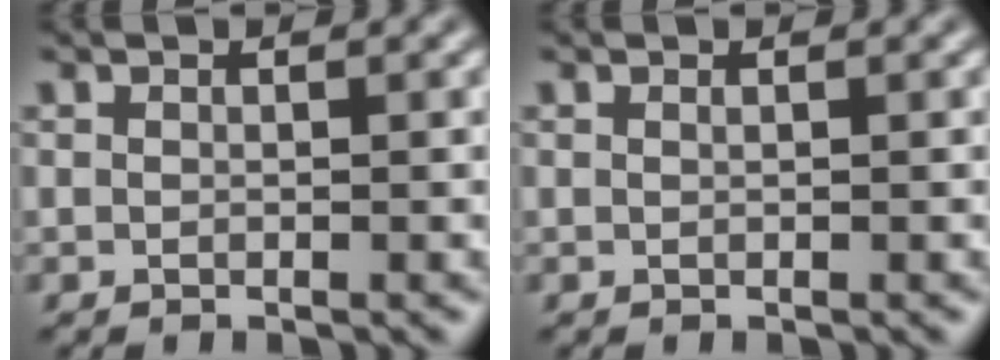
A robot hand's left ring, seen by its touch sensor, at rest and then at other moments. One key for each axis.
{"total": 0.0}